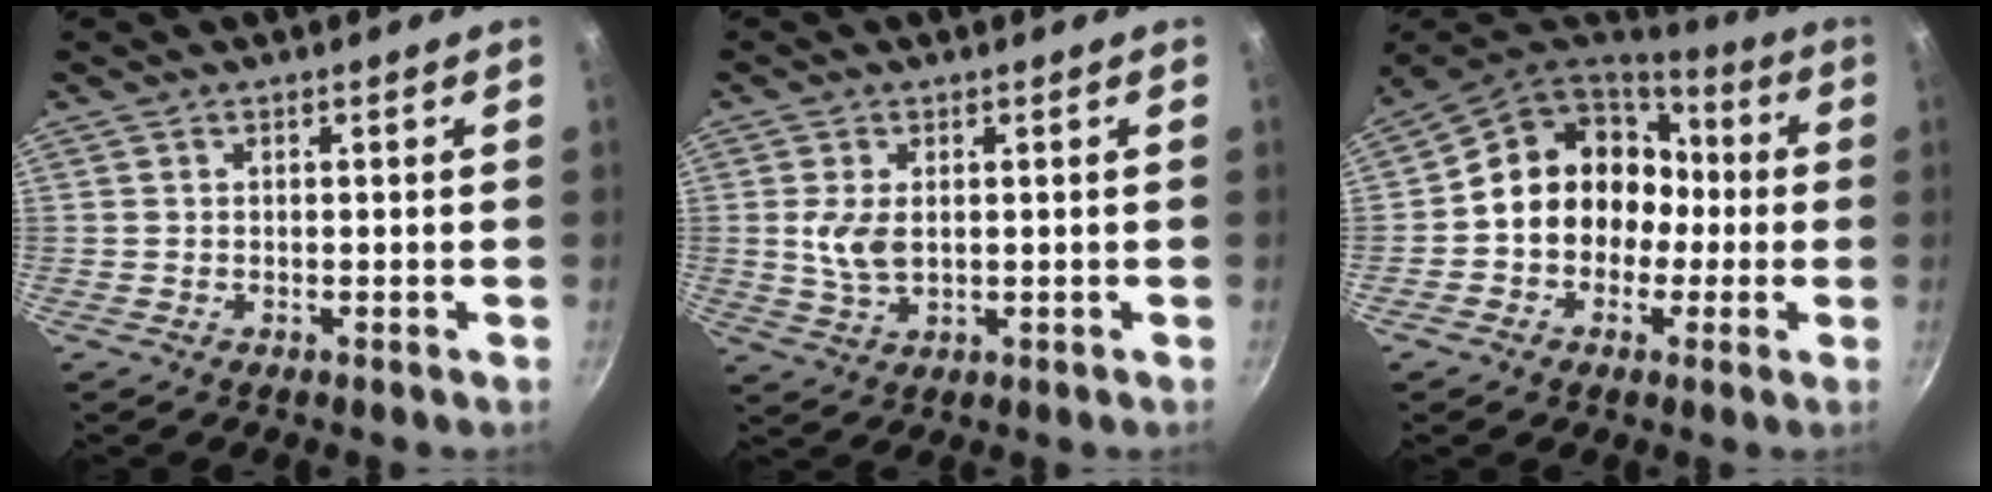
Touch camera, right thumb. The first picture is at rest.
{"total": 5.4, "force": [0.6, 3.2, 4.3], "torque": [-0.089, -0.008, 0.015]}
{"total": 15.5, "force": [-0.3, 13.3, 8.0], "torque": [-0.083, 0.048, -0.016]}